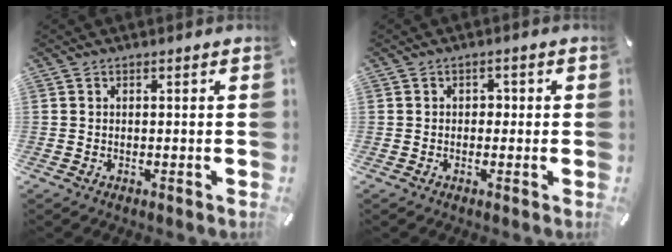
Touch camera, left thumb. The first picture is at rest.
{"total": 1.5, "force": [-0.6, 1.2, 0.7], "torque": [-0.015, 0.007, -0.015]}